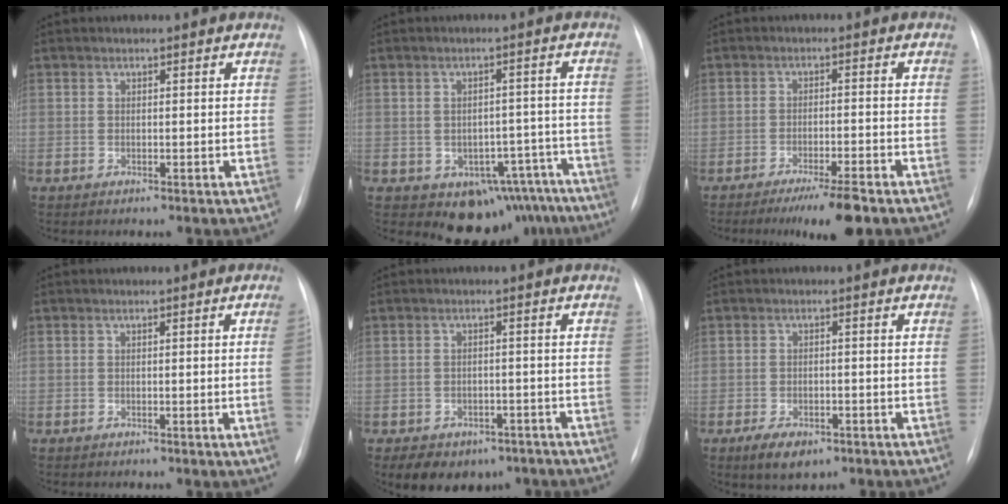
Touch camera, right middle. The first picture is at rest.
{"total": 10.6, "force": [-7.5, 6.9, 3.0], "torque": [-0.008, 0.037, -0.091]}
{"total": 6.6, "force": [-4.8, 0.2, 4.5], "torque": [-0.068, -0.014, -0.078]}
{"total": 1.8, "force": [-0.4, -0.4, 1.7], "torque": [-0.024, 0.001, -0.005]}
{"total": 8.8, "force": [-6.0, 5.6, 3.2], "torque": [-0.047, 0.014, -0.076]}
{"total": 5.0, "force": [-3.1, 2.6, 3.0], "torque": [-0.054, -0.004, -0.044]}